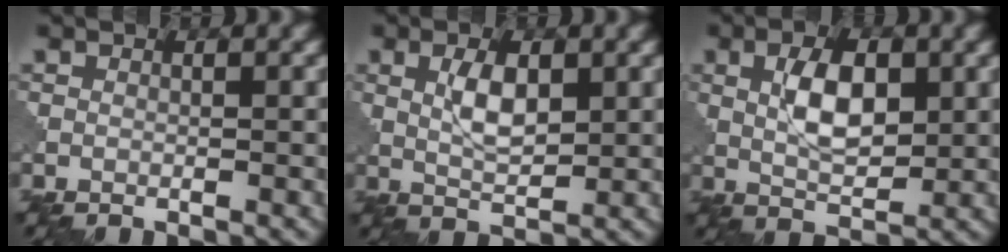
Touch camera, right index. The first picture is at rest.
{"total": 3.1, "force": [1.3, 1.3, 2.6], "torque": [-0.055, 0.001, 0.029]}
{"total": 4.6, "force": [1.3, 2.2, 3.8], "torque": [-0.077, 0.002, 0.028]}